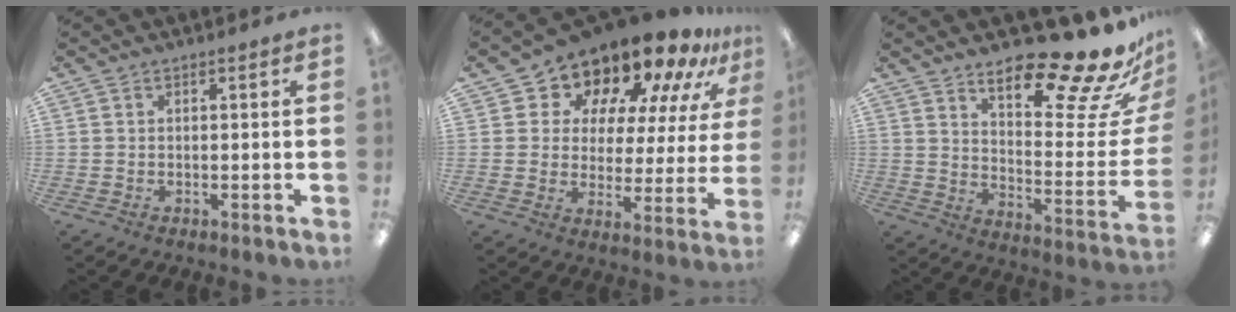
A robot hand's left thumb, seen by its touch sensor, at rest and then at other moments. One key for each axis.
{"total": 13.5, "fx": 12.2, "fy": 4.7, "fz": 3.3, "tx": -0.066, "ty": -0.117, "tz": 0.205}
{"total": 19.7, "fx": 16.0, "fy": 3.2, "fz": 11.1, "tx": -0.153, "ty": -0.135, "tz": 0.254}